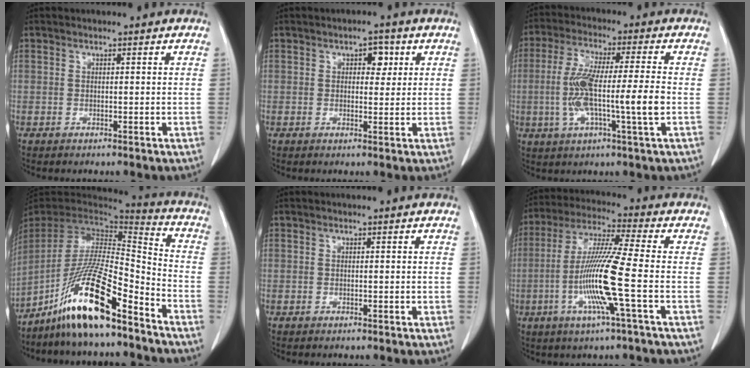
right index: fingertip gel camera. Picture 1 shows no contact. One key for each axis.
{"total": 2.9, "fx": 1.1, "fy": 1.7, "fz": 2.1, "tx": -0.024, "ty": 0.006, "tz": 0.014}
{"total": 11.9, "fx": -1.7, "fy": 0.3, "fz": 11.8, "tx": -0.233, "ty": 0.001, "tz": -0.035}
{"total": 17.8, "fx": -12.2, "fy": 1.8, "fz": 12.8, "tx": -0.268, "ty": -0.015, "tz": -0.225}
{"total": 0.0}
{"total": 12.9, "fx": -3.0, "fy": -1.0, "fz": 12.5, "tx": -0.254, "ty": -0.012, "tz": -0.068}